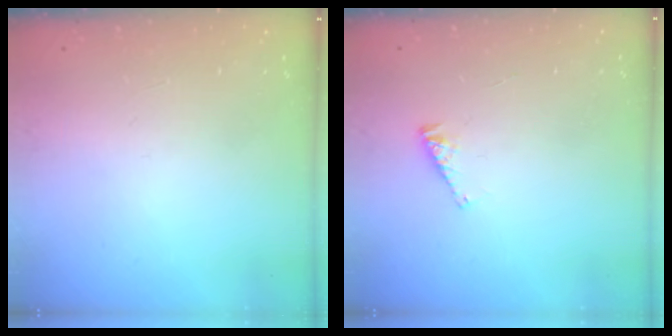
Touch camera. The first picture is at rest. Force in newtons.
{"total": 2.6, "press": 2.6, "slide": 0.3}